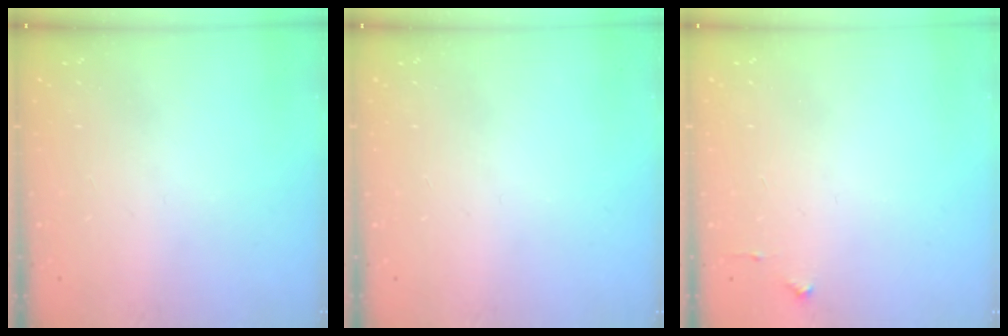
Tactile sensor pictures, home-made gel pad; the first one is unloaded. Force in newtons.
{"total": 0.0}
{"total": 2.7, "press": 2.6, "slide": 0.4}